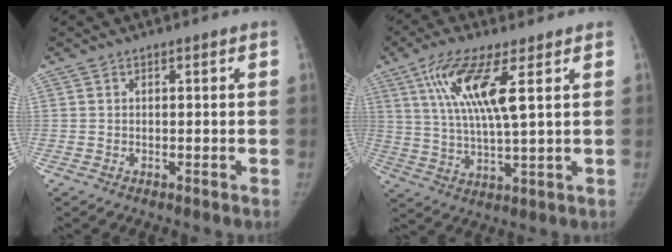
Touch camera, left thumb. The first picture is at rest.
{"total": 12.4, "force": [4.8, 2.5, 11.2], "torque": [-0.236, -0.019, 0.090]}